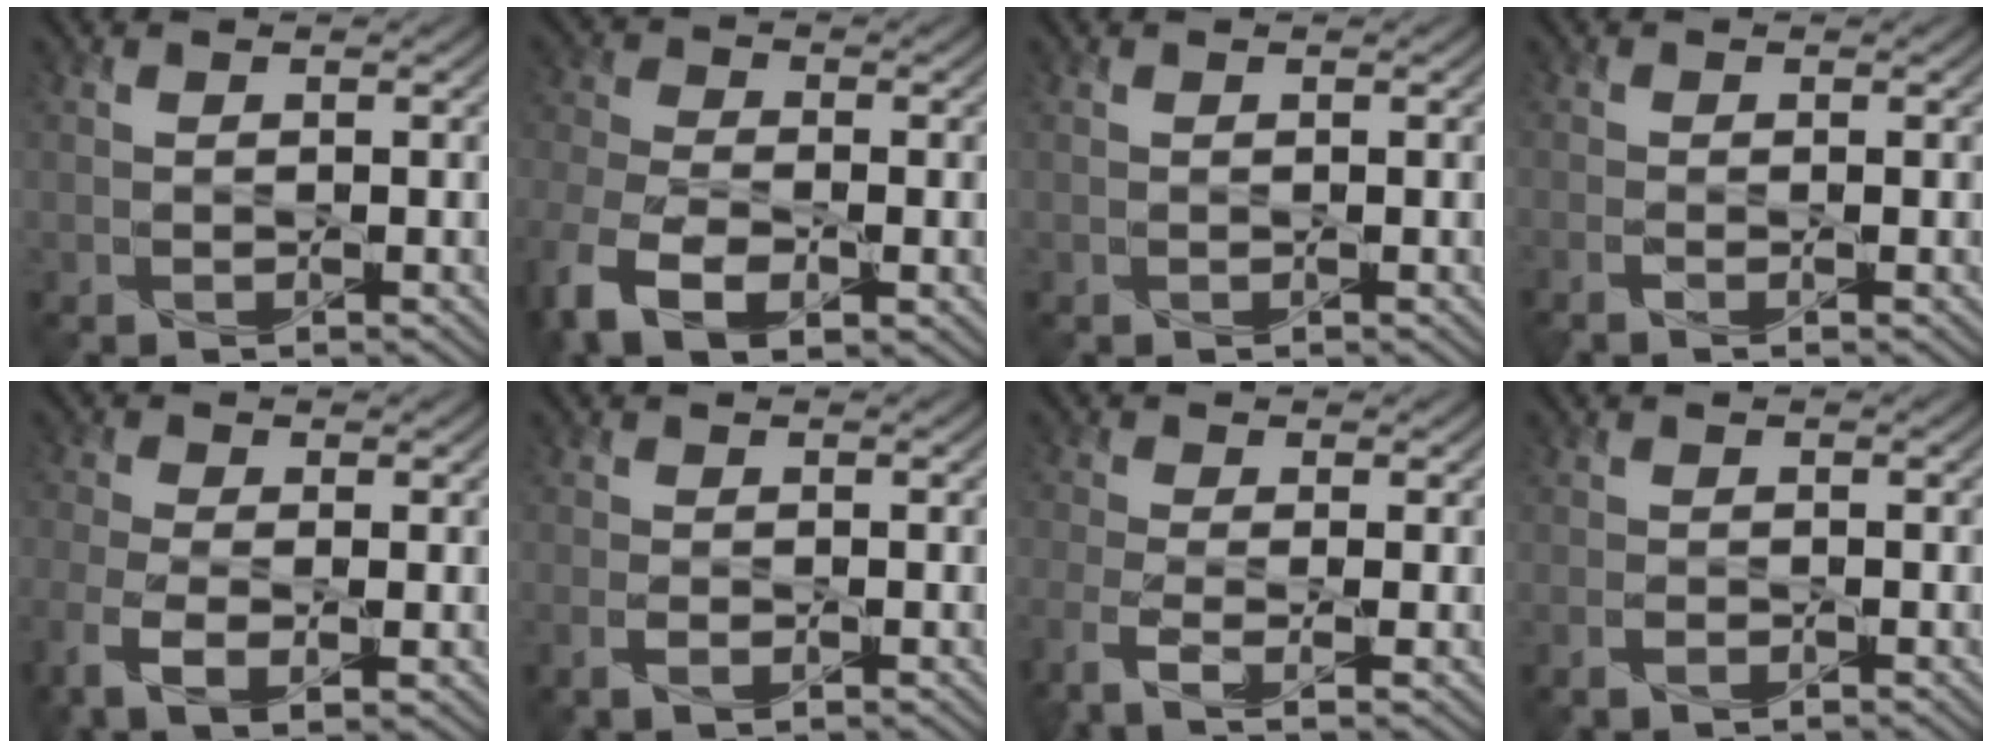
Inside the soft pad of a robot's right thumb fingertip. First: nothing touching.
{"total": 9.9, "force": [-4.9, 5.3, 6.7], "torque": [-0.155, -0.023, -0.096]}
{"total": 0.0}
{"total": 1.3, "force": [-0.7, 0.1, 1.0], "torque": [-0.024, -0.001, -0.019]}
{"total": 6.8, "force": [-2.8, 3.2, 5.3], "torque": [-0.132, -0.017, -0.054]}
{"total": 2.1, "force": [-1.0, 0.8, 1.7], "torque": [-0.039, -0.004, -0.021]}
{"total": 5.7, "force": [-2.9, 1.9, 4.6], "torque": [-0.109, -0.014, -0.062]}
{"total": 1.3, "force": [-0.8, 0.5, 0.9], "torque": [-0.020, -0.001, -0.017]}